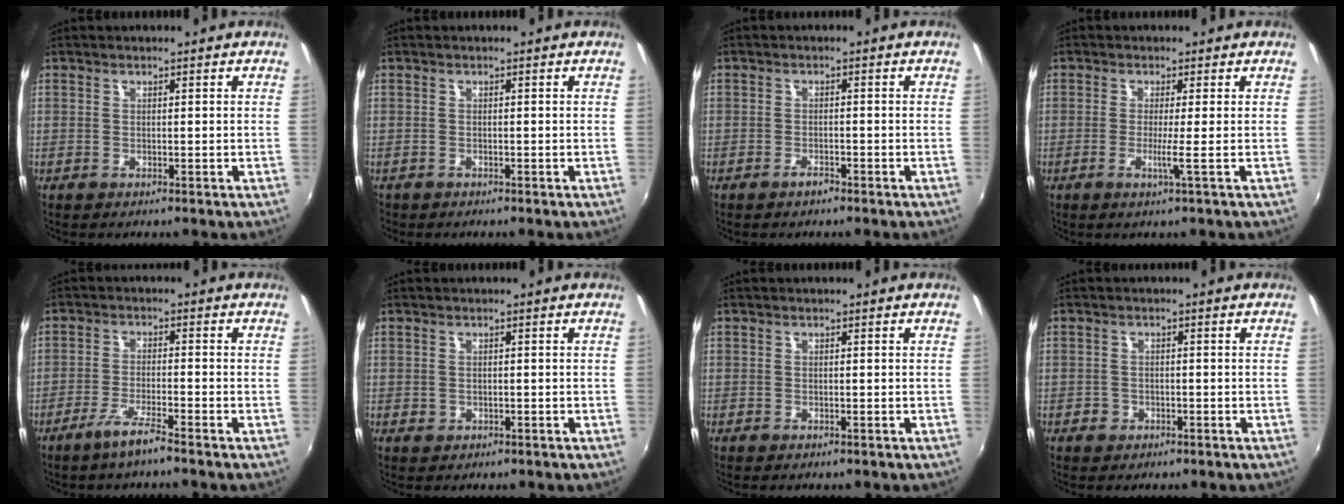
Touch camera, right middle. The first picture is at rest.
{"total": 1.1, "force": [-0.8, 0.8, 0.1], "torque": [-0.008, -0.003, -0.014]}
{"total": 1.6, "force": [-1.3, 0.5, 0.6], "torque": [-0.012, -0.001, -0.024]}
{"total": 2.6, "force": [-0.6, -1.1, 2.2], "torque": [-0.038, -0.012, -0.017]}
{"total": 5.0, "force": [-3.8, -0.1, 3.2], "torque": [-0.078, -0.006, -0.073]}
{"total": 1.6, "force": [-0.5, 1.4, 0.6], "torque": [-0.010, -0.003, -0.006]}
{"total": 0.6, "force": [-0.4, 0.4, 0.2], "torque": [-0.004, -0.004, -0.009]}
{"total": 2.5, "force": [-1.2, 2.1, 0.6], "torque": [-0.016, -0.001, -0.019]}